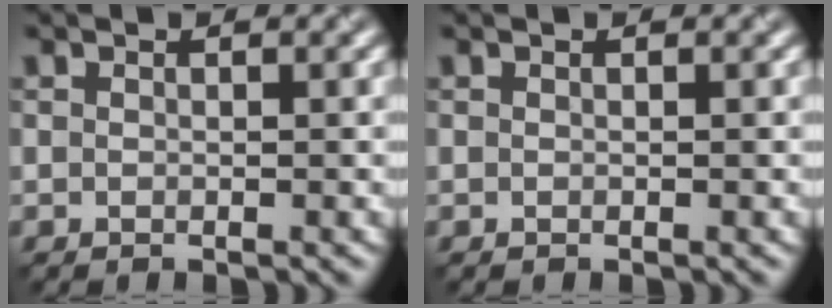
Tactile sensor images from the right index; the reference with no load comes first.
{"total": 0.0}